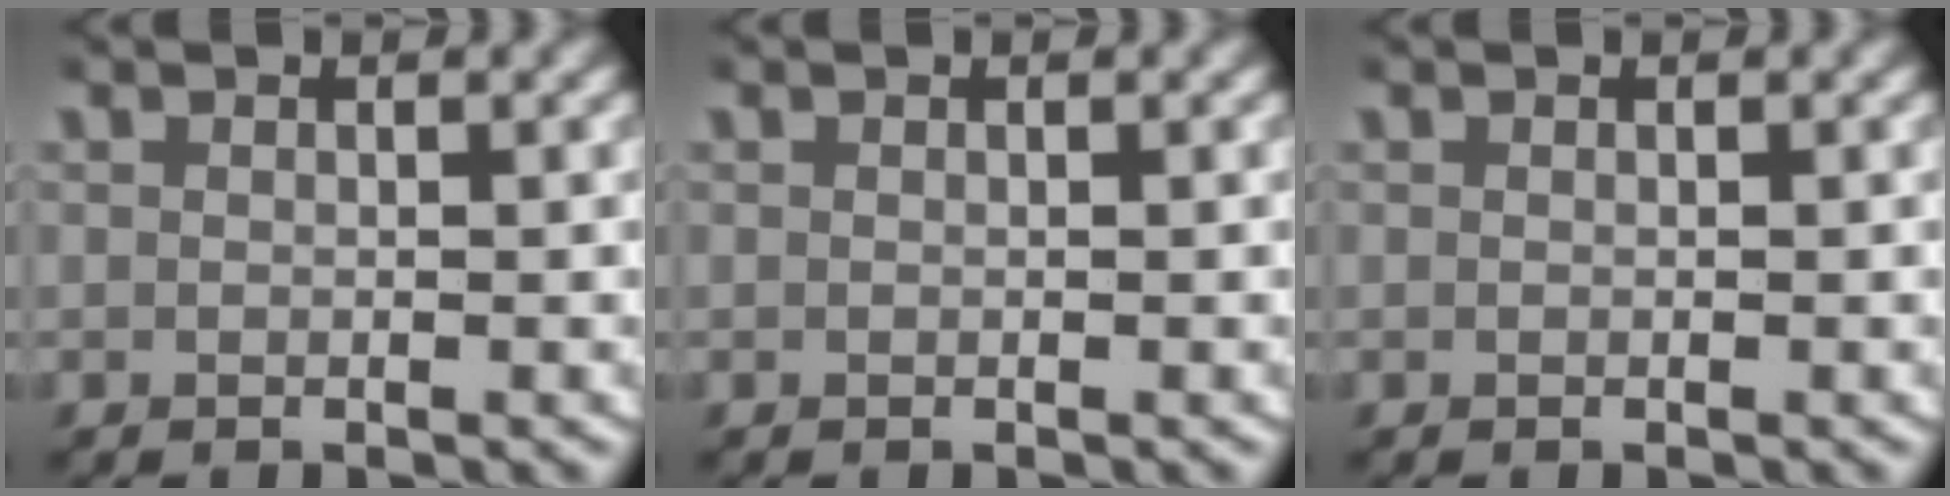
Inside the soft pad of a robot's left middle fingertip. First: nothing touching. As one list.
[{"total": 0.0}, {"total": 0.0}]